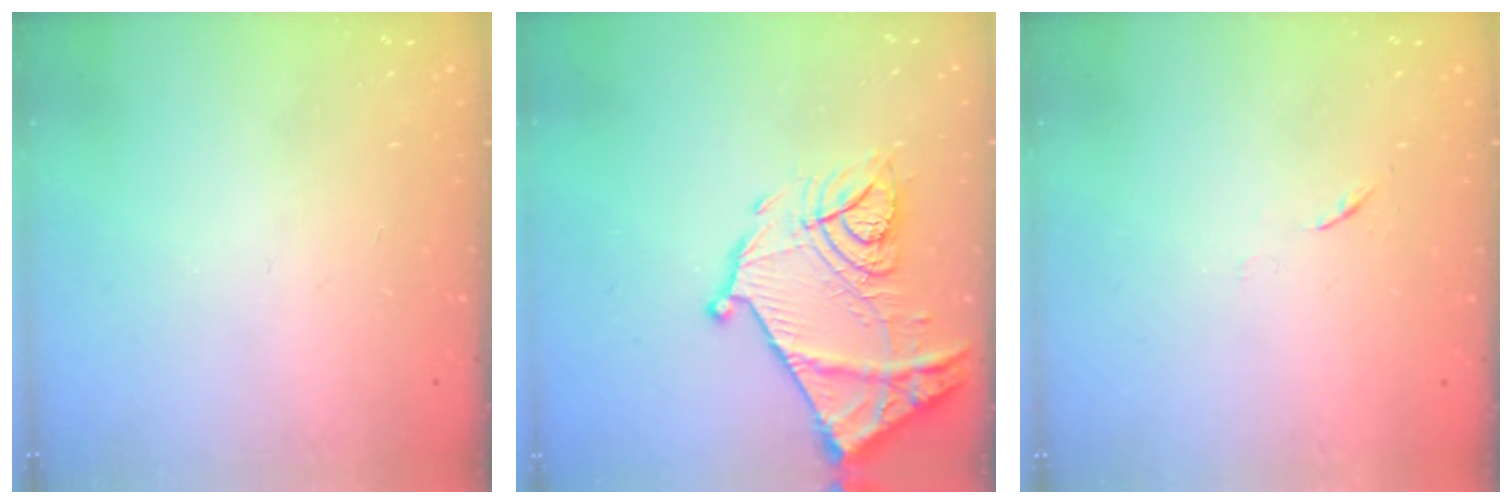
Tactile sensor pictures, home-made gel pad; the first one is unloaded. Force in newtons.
{"total": 18.1, "press": 18.0, "slide": 1.6}
{"total": 3.5, "press": 3.4, "slide": 0.6}